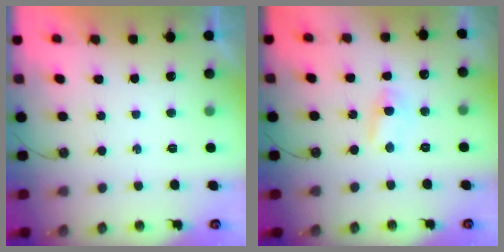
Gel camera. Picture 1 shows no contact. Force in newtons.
{"total": 5.0, "press": 5.0, "slide": 0.4}